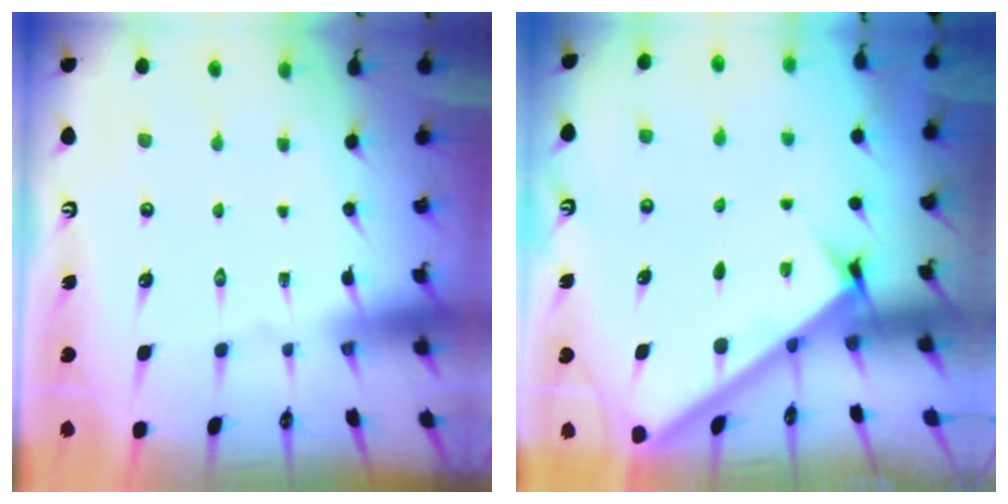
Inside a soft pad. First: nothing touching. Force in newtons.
{"total": 2.7, "press": 2.7, "slide": 0.4}